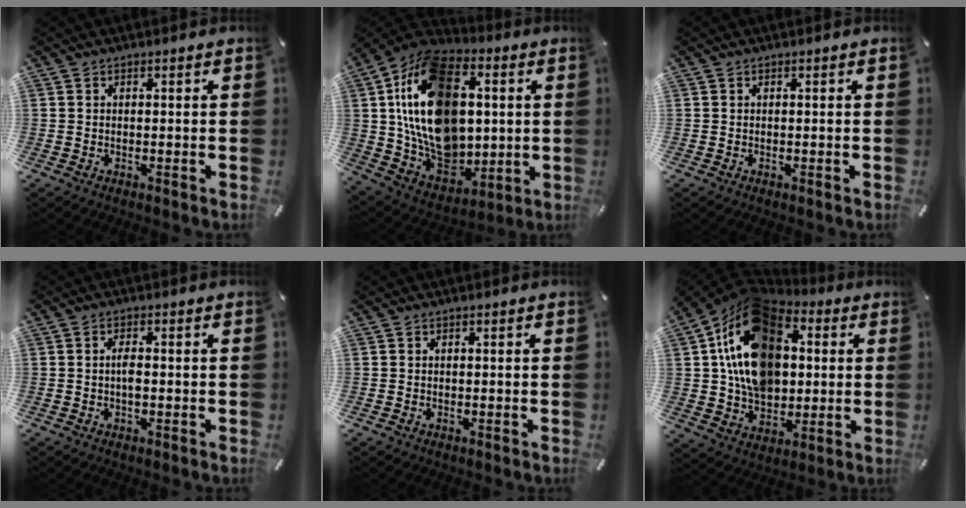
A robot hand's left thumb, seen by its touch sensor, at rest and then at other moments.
{"total": 24.4, "force": [3.7, 17.5, 16.6], "torque": [-0.330, -0.021, 0.070]}
{"total": 0.0}
{"total": 2.7, "force": [-0.4, 1.0, 2.4], "torque": [-0.054, 0.000, -0.010]}
{"total": 0.6, "force": [-0.2, 0.4, 0.4], "torque": [-0.007, 0.000, -0.005]}
{"total": 21.0, "force": [4.2, 15.7, 13.3], "torque": [-0.242, -0.011, 0.070]}